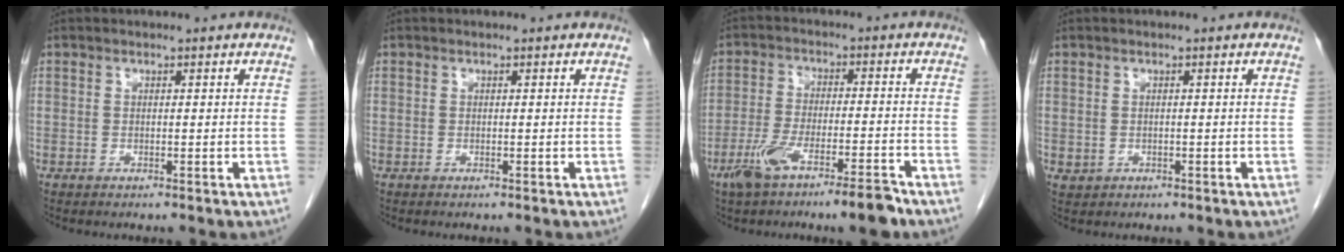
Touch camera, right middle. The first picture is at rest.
{"total": 0.0}
{"total": 9.3, "force": [-6.3, 1.2, 6.8], "torque": [-0.128, -0.004, -0.107]}
{"total": 1.2, "force": [-0.2, 1.1, 0.4], "torque": [-0.013, 0.001, 0.005]}